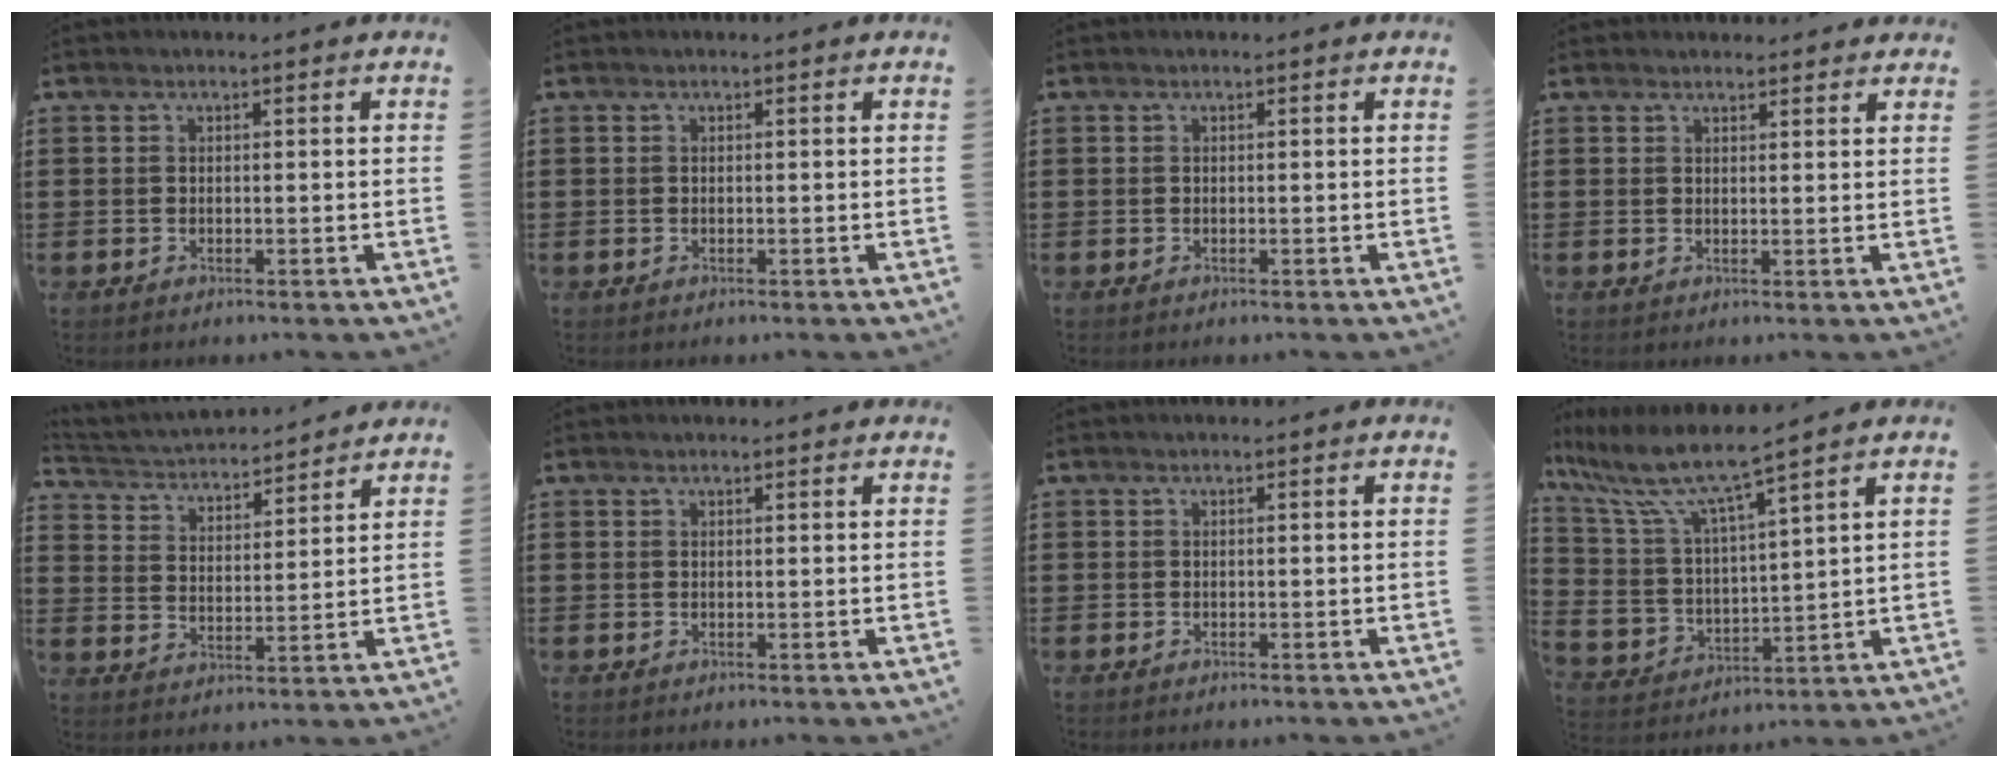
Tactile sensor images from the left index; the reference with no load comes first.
{"total": 0.0}
{"total": 0.0}
{"total": 1.7, "force": [1.6, 0.4, 0.2], "torque": [-0.006, 0.003, 0.032]}
{"total": 3.4, "force": [3.4, 0.3, 0.3], "torque": [-0.026, -0.027, 0.053]}
{"total": 0.6, "force": [0.6, 0.0, 0.2], "torque": [-0.004, 0.000, 0.011]}
{"total": 0.0}
{"total": 7.7, "force": [5.8, 1.4, 4.9], "torque": [-0.128, -0.031, 0.091]}